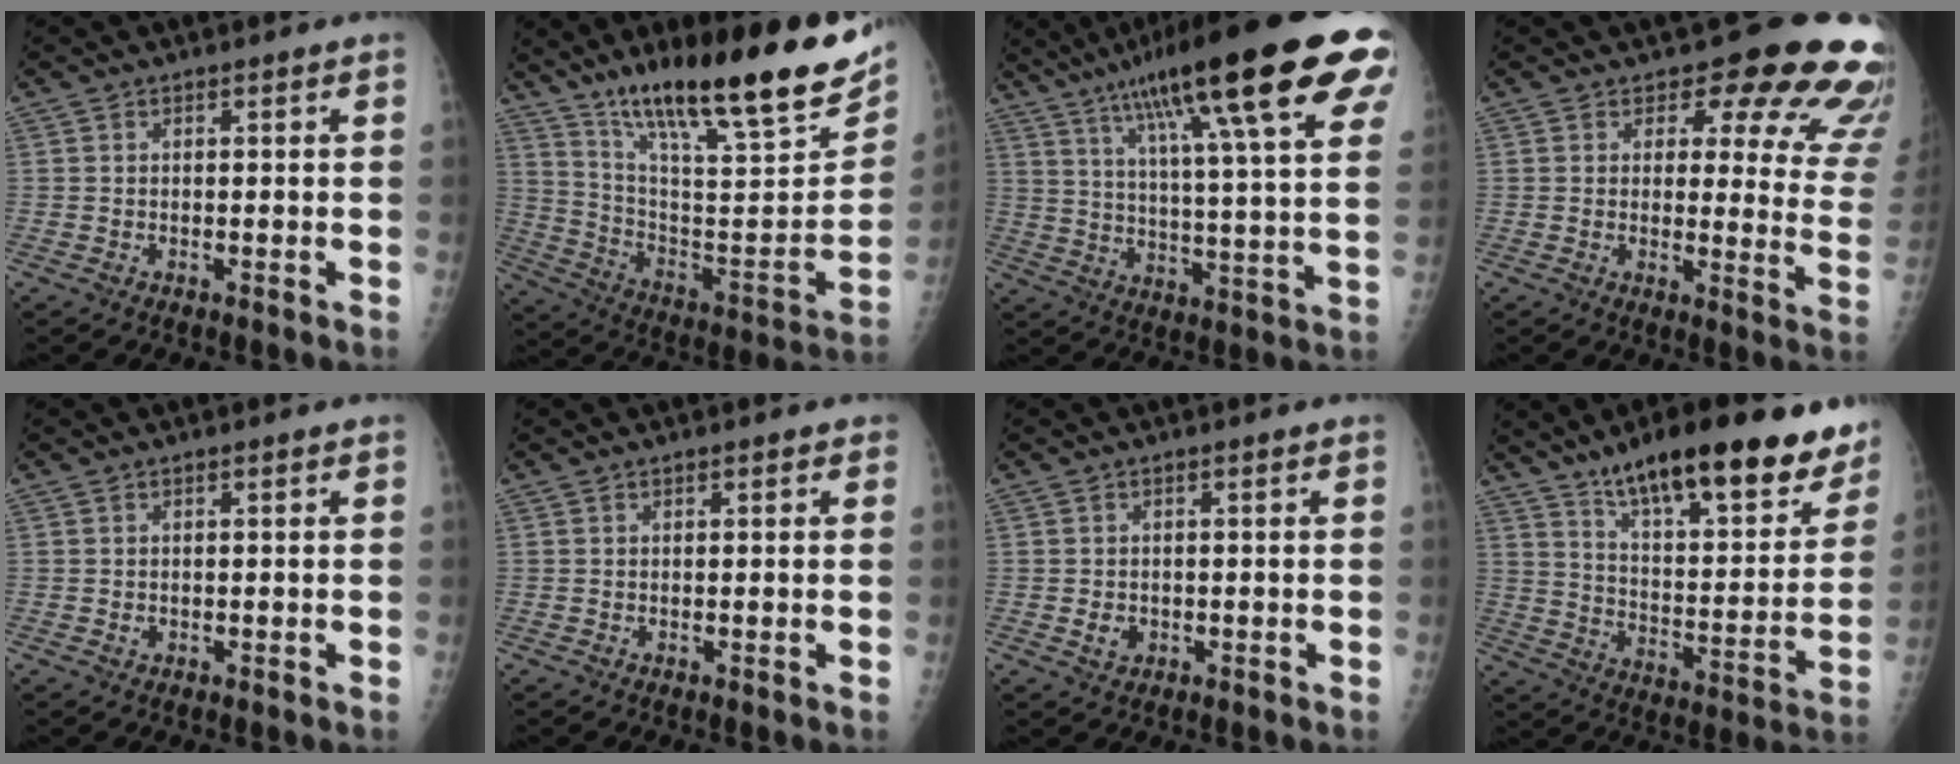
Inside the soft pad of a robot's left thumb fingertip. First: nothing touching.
{"total": 29.4, "force": [19.1, 6.2, 21.5], "torque": [-0.315, -0.060, 0.316]}
{"total": 29.3, "force": [15.9, 4.9, 24.1], "torque": [-0.347, -0.011, 0.238]}
{"total": 17.3, "force": [12.6, 6.9, 9.5], "torque": [-0.055, -0.079, 0.123]}
{"total": 0.6, "force": [0.1, 0.5, 0.4], "torque": [-0.001, 0.000, 0.003]}
{"total": 1.1, "force": [0.7, 0.5, 0.7], "torque": [-0.006, 0.000, 0.006]}
{"total": 2.0, "force": [-0.3, 1.7, 1.1], "torque": [-0.014, 0.000, 0.000]}
{"total": 25.7, "force": [18.1, 7.8, 16.4], "torque": [-0.198, -0.067, 0.272]}